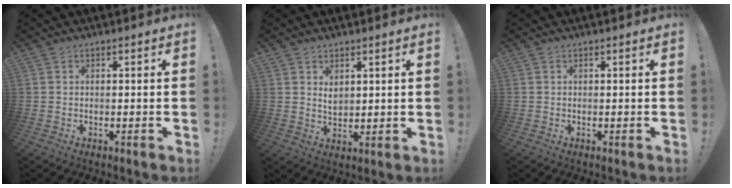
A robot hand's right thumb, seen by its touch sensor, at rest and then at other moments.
{"total": 3.8, "force": [2.1, 2.7, 1.6], "torque": [-0.016, -0.014, 0.036]}
{"total": 0.0}